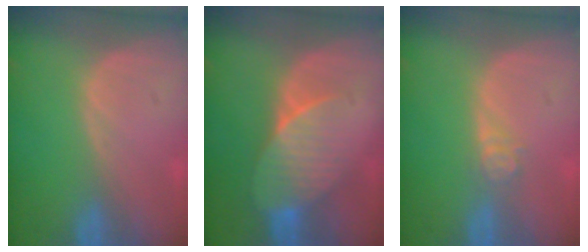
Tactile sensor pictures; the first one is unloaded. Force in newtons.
{"total": 7.3, "press": 6.9, "slide": 2.5}
{"total": 2.7, "press": 2.2, "slide": 1.5}